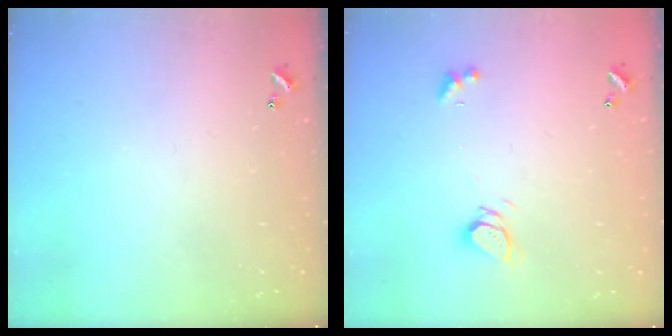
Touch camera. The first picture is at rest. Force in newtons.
{"total": 3.0, "press": 2.9, "slide": 0.3}